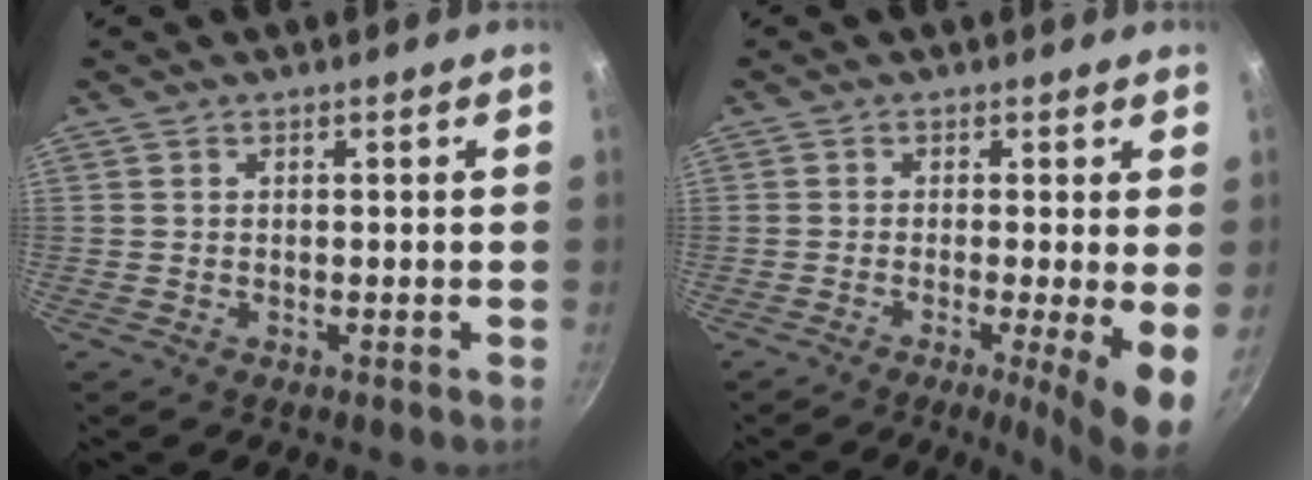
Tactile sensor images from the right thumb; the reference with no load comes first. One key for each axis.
{"total": 7.4, "fx": -1.3, "fy": 0.6, "fz": 7.3, "tx": -0.102, "ty": -0.010, "tz": -0.020}